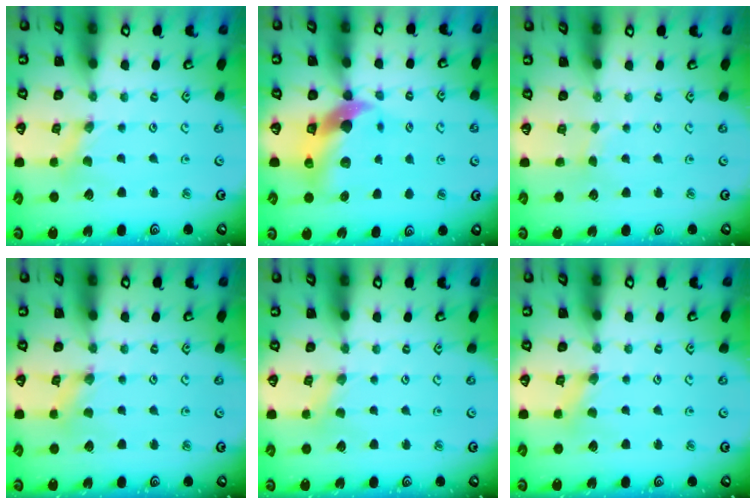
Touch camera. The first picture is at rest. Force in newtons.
{"total": 11.8, "press": 11.6, "slide": 1.7}
{"total": 1.0, "press": 0.9, "slide": 0.2}
{"total": 1.4, "press": 1.4, "slide": 0.2}
{"total": 0.0}
{"total": 0.0}